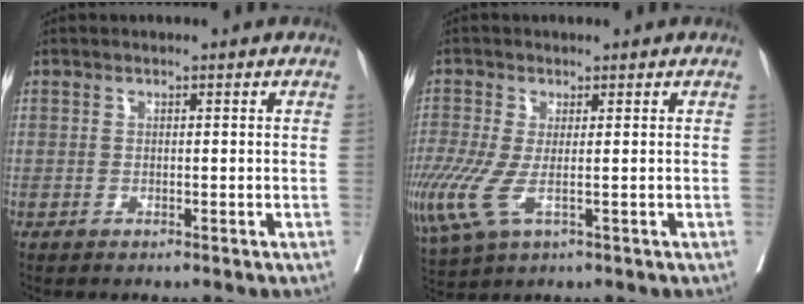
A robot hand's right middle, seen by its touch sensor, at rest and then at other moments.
{"total": 10.1, "force": [-2.5, 4.1, 8.9], "torque": [-0.225, -0.020, -0.035]}